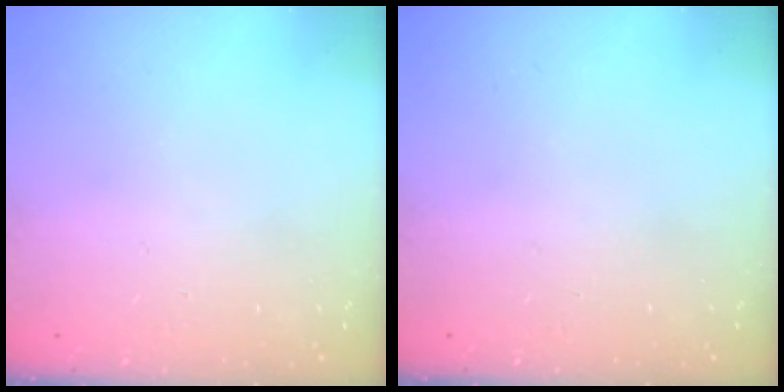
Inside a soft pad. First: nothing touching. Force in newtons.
{"total": 0.0}